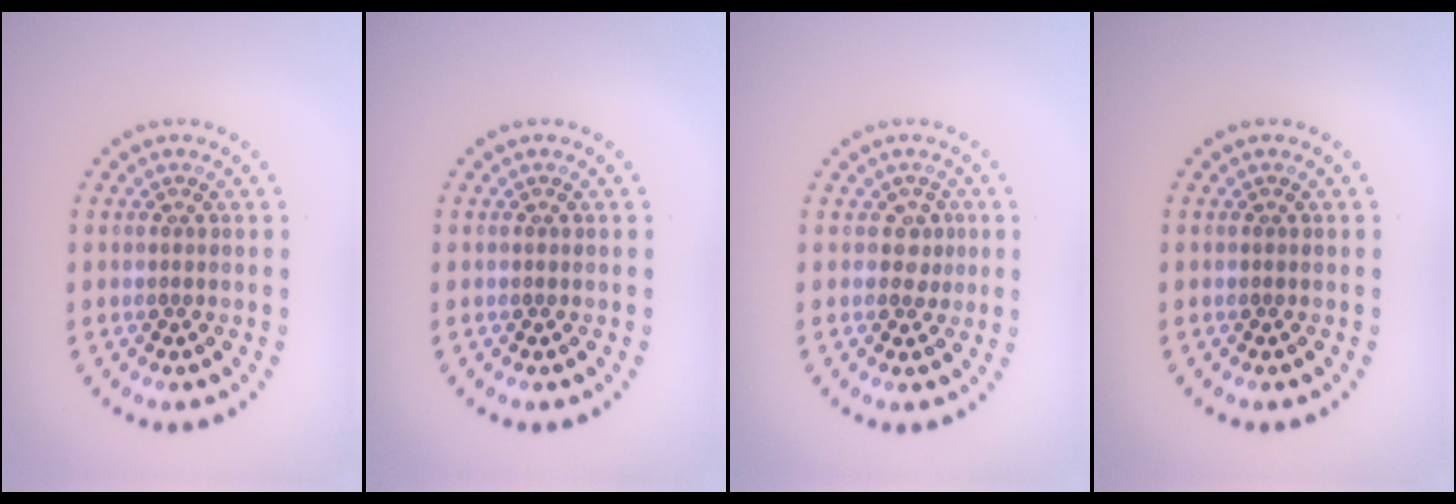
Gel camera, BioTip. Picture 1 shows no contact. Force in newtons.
{"total": 0.0}
{"total": 1.3, "press": 1.1, "slide": 0.7}
{"total": 0.0}